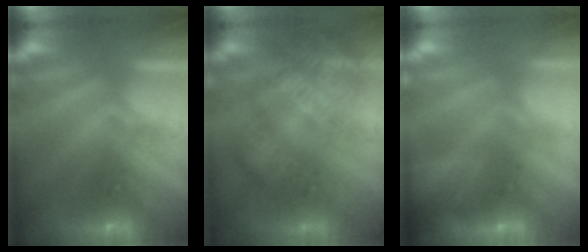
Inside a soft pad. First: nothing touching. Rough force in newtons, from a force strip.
{"total": 4.4}
{"total": 7.8}